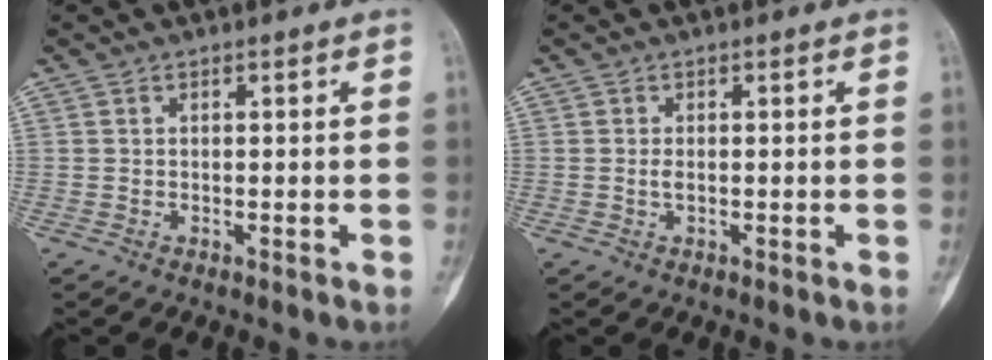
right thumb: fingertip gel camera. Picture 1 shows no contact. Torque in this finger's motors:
{"motor_torque": [0.69, 0.06, 0.31, -0.26, 0.09]}